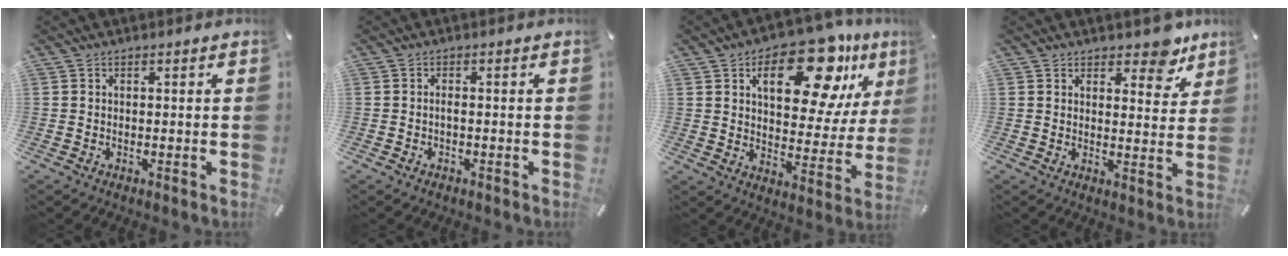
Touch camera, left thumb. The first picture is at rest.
{"total": 1.3, "force": [-0.5, 0.6, 1.0], "torque": [-0.021, 0.002, -0.010]}
{"total": 19.7, "force": [11.3, 9.7, 12.8], "torque": [-0.176, -0.063, 0.185]}
{"total": 8.3, "force": [6.4, 4.2, 3.3], "torque": [-0.013, -0.049, 0.107]}